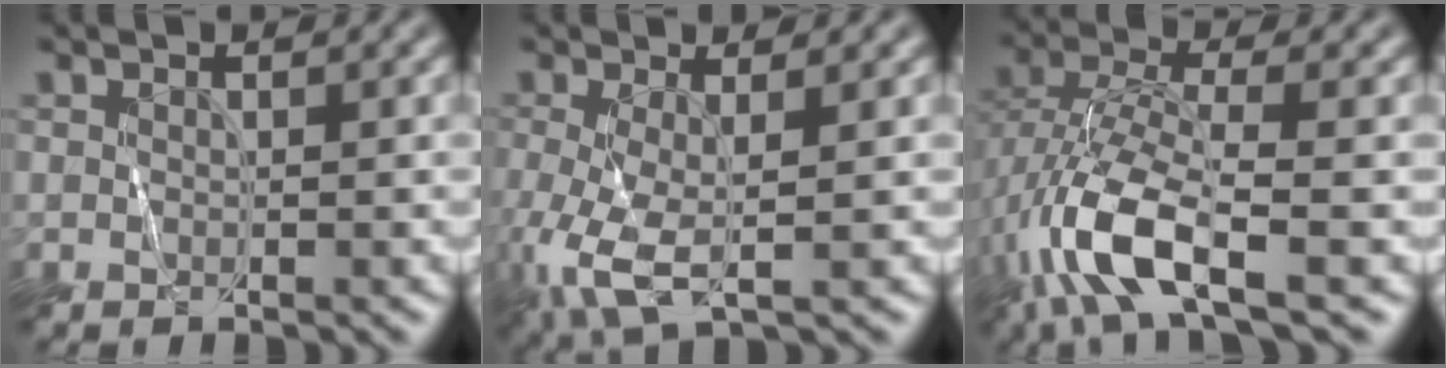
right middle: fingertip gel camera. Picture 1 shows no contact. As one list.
[{"total": 4.6, "force": [-1.1, 1.5, 4.2], "torque": [-0.105, -0.006, -0.022]}, {"total": 7.4, "force": [-4.1, 1.9, 5.9], "torque": [-0.131, 0.008, -0.090]}]